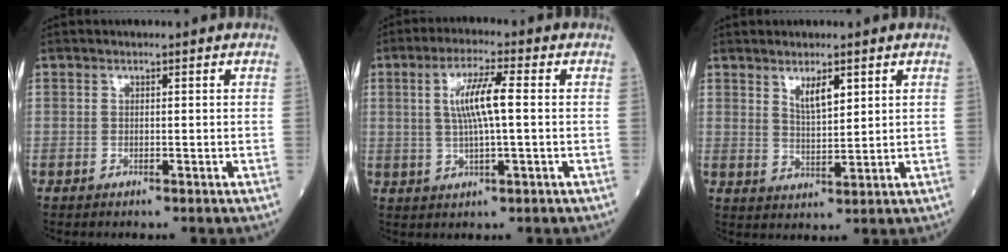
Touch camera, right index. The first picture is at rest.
{"total": 6.9, "force": [0.9, 0.7, 6.8], "torque": [-0.133, 0.007, 0.017]}
{"total": 4.1, "force": [2.4, 1.1, 3.2], "torque": [-0.059, -0.003, 0.046]}